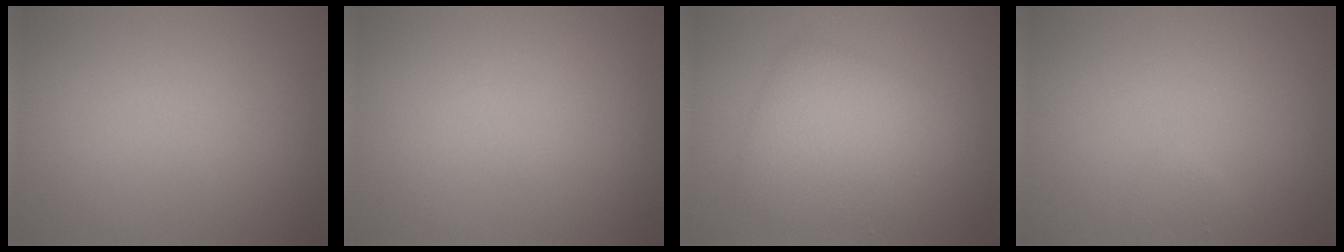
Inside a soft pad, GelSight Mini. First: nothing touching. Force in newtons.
{"total": 0.0}
{"total": 4.9, "press": 4.9, "slide": 0.1}
{"total": 0.6, "press": 0.6, "slide": 0.1}